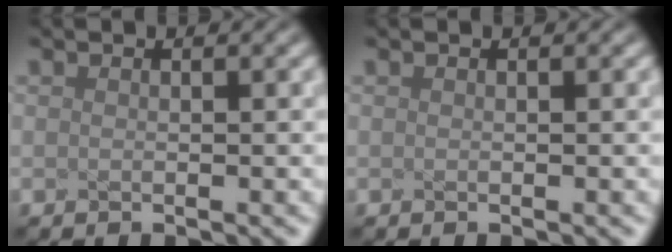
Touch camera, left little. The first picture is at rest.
{"total": 0.0}